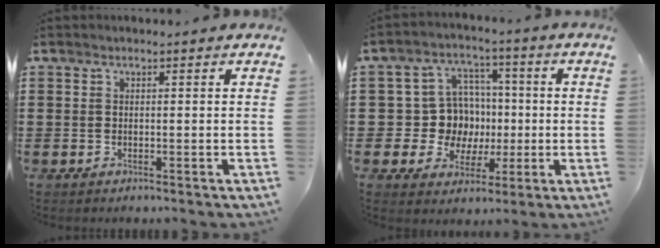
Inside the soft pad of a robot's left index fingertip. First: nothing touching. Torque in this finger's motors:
{"motor_torque": [0.64, 0.44, 0.37, 0.04]}